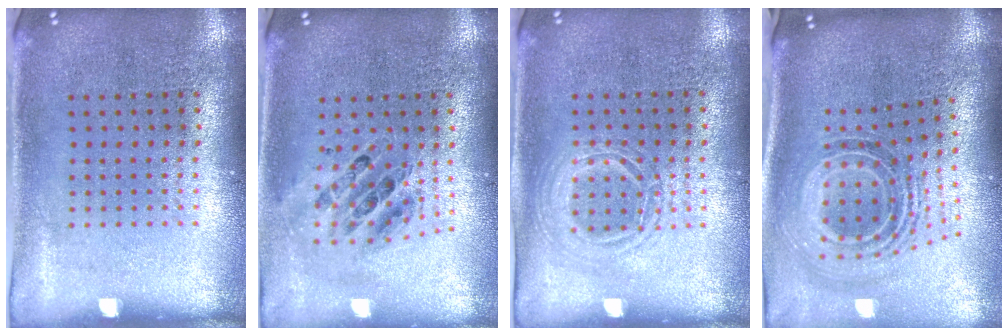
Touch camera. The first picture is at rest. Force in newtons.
{"total": 0.6, "press": 0.6, "slide": 0.0}
{"total": 1.2, "press": 1.1, "slide": 0.3}
{"total": 1.8, "press": 1.3, "slide": 1.2}